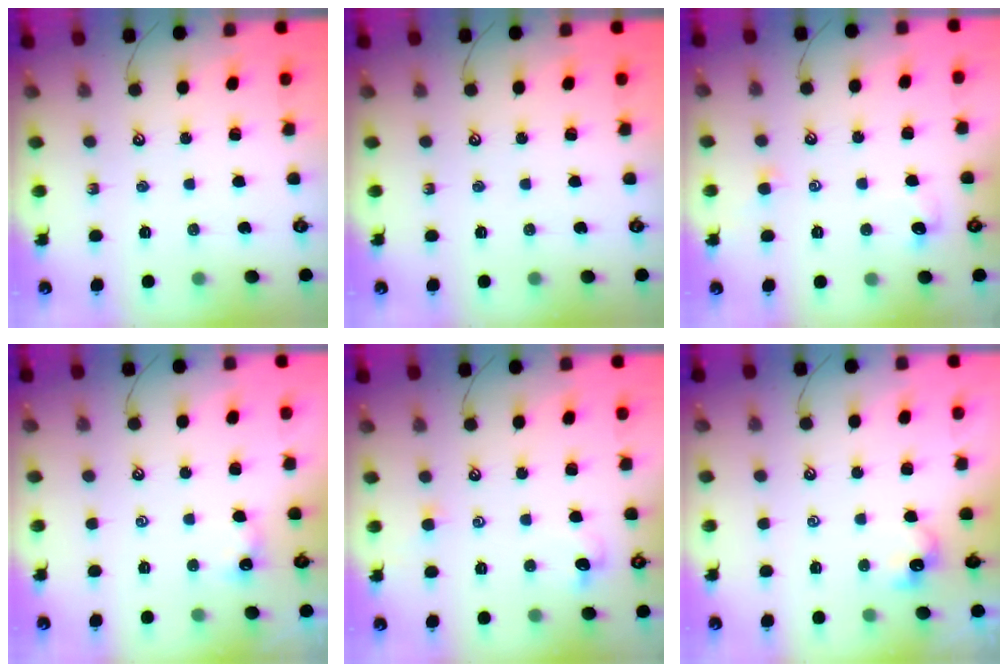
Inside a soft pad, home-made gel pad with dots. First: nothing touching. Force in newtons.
{"total": 0.0}
{"total": 1.4, "press": 1.3, "slide": 0.6}
{"total": 0.8, "press": 0.6, "slide": 0.5}
{"total": 1.4, "press": 1.3, "slide": 0.6}
{"total": 2.0, "press": 1.9, "slide": 0.3}